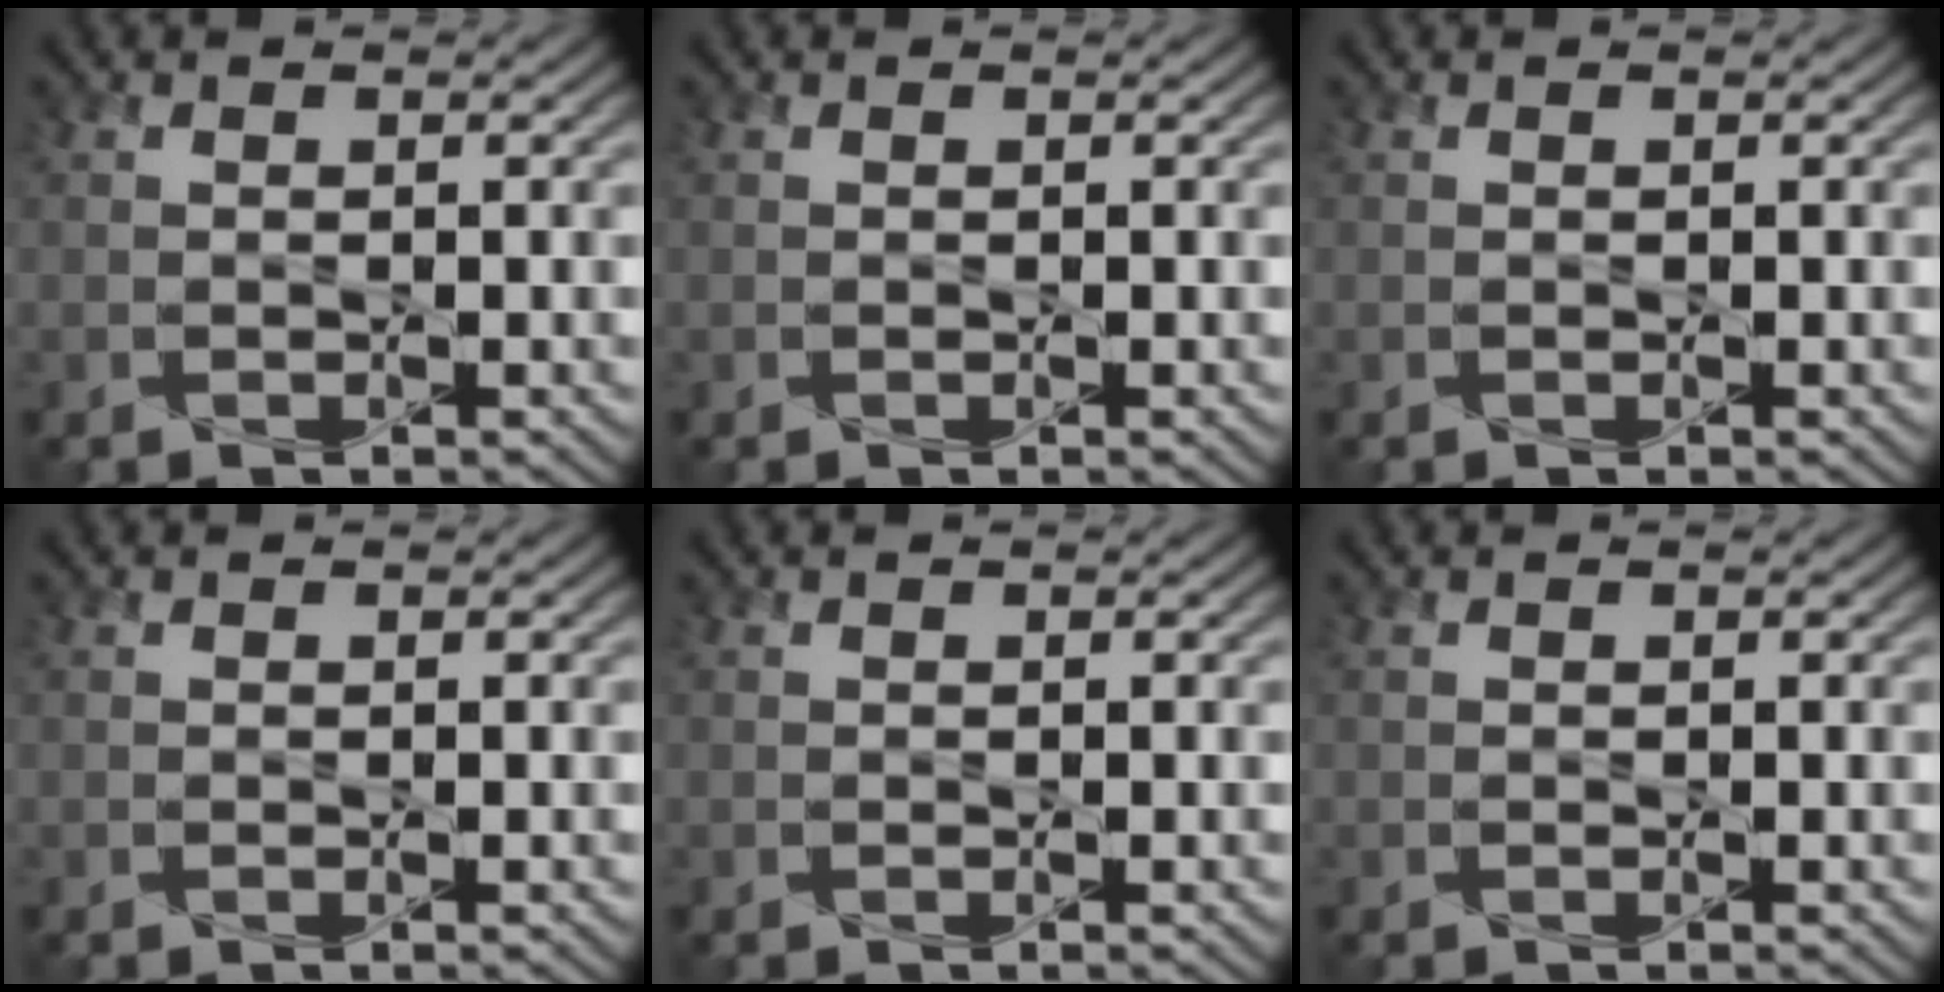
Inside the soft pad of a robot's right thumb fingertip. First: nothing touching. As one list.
[{"total": 0.0}, {"total": 0.0}, {"total": 0.0}, {"total": 0.0}, {"total": 0.0}]